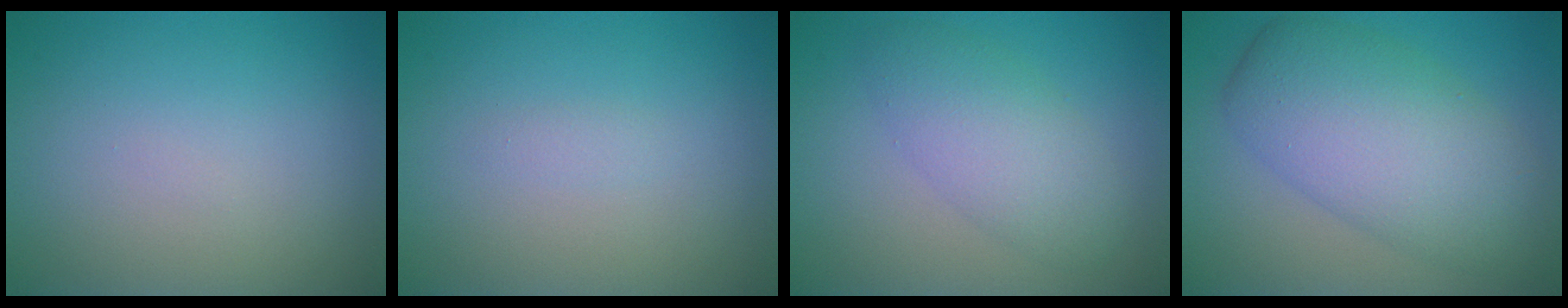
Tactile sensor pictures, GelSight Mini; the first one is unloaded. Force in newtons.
{"total": 0.6, "press": 0.6, "slide": 0.0}
{"total": 4.1, "press": 4.1, "slide": 0.1}
{"total": 8.3, "press": 8.3, "slide": 0.4}